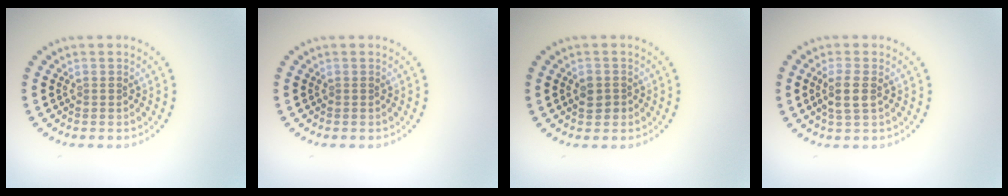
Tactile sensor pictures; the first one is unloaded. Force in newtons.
{"total": 0.0}
{"total": 1.7, "press": 1.6, "slide": 0.3}
{"total": 2.3, "press": 2.1, "slide": 1.1}